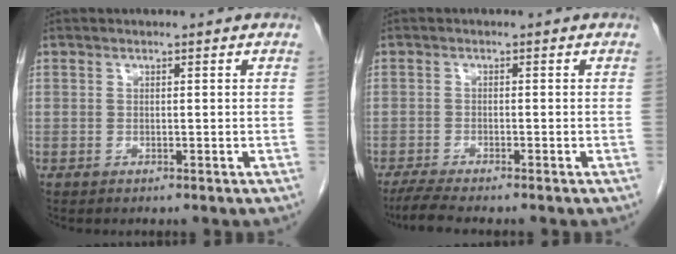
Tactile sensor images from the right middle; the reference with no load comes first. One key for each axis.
{"total": 3.9, "fx": -3.3, "fy": -0.2, "fz": 2.1, "tx": -0.046, "ty": -0.015, "tz": -0.059}